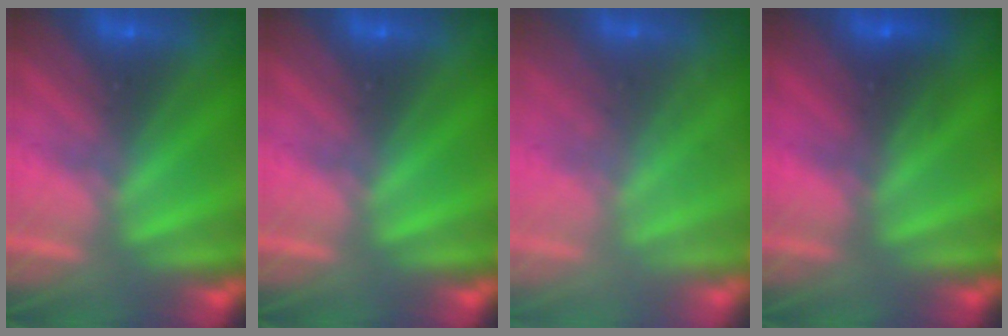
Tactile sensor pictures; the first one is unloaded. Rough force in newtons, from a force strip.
{"total": 0.0}
{"total": 2.3}
{"total": 2.4}